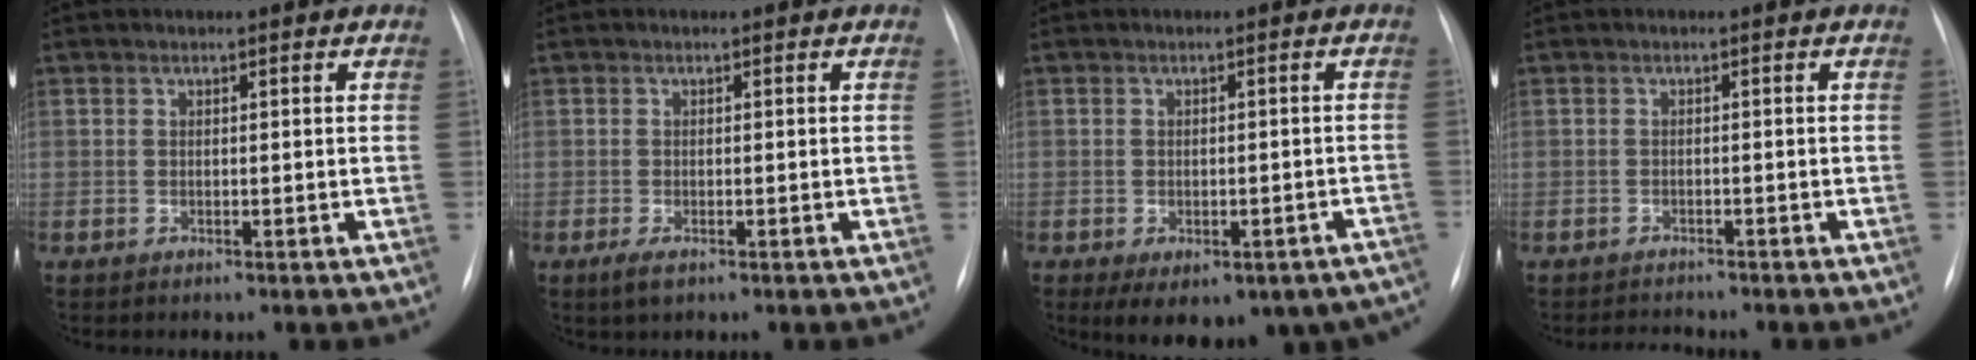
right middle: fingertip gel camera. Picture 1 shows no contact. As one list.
[{"total": 1.9, "force": [-1.0, 0.7, 1.4], "torque": [-0.031, -0.004, -0.015]}, {"total": 15.3, "force": [-11.2, 7.2, 7.5], "torque": [-0.081, 0.014, -0.123]}, {"total": 2.1, "force": [-2.1, 0.1, 0.0], "torque": [-0.006, -0.013, -0.030]}]